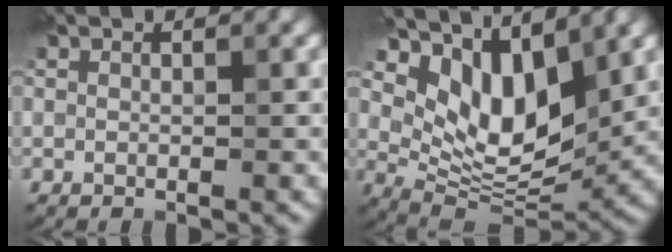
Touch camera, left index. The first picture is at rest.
{"total": 8.8, "force": [4.8, 4.5, 5.9], "torque": [-0.107, -0.012, 0.088]}